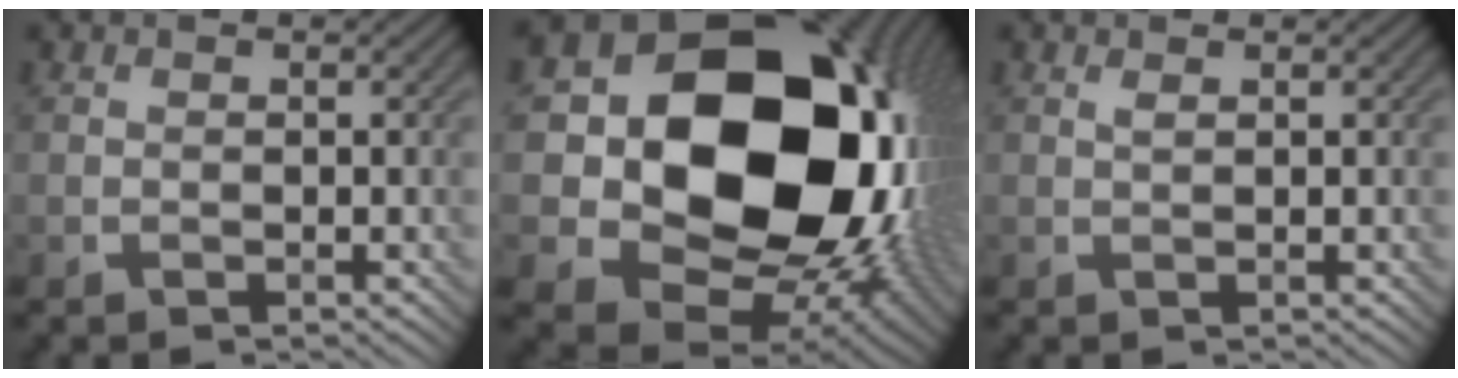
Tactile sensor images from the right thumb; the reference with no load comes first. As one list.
[{"total": 22.8, "force": [2.9, 18.3, 13.3], "torque": [-0.297, -0.039, 0.104]}, {"total": 0.8, "force": [0.4, 0.1, 0.7], "torque": [-0.016, 0.001, 0.008]}]